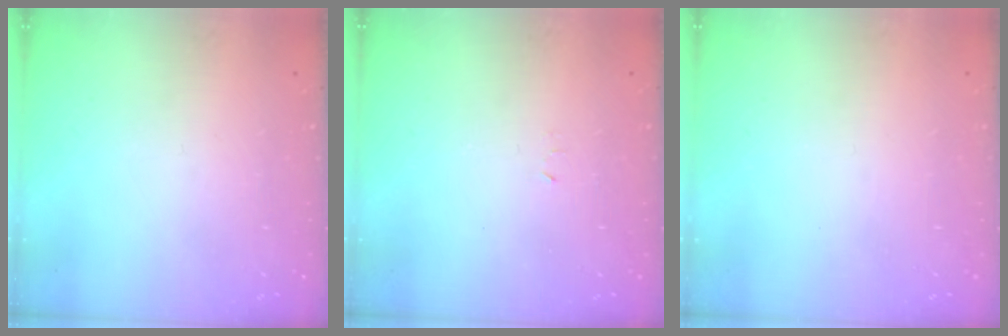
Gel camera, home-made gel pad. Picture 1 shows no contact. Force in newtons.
{"total": 2.4, "press": 2.4, "slide": 0.4}
{"total": 0.0}